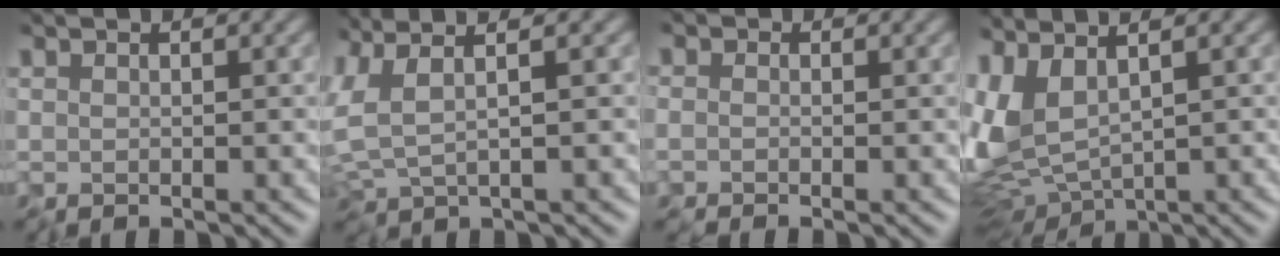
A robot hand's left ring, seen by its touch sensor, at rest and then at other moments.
{"total": 3.6, "force": [0.8, 0.9, 3.3], "torque": [-0.090, 0.008, 0.017]}
{"total": 0.5, "force": [-0.2, 0.4, 0.3], "torque": [-0.004, -0.003, -0.020]}
{"total": 5.1, "force": [0.6, 2.2, 4.5], "torque": [-0.106, -0.005, 0.012]}